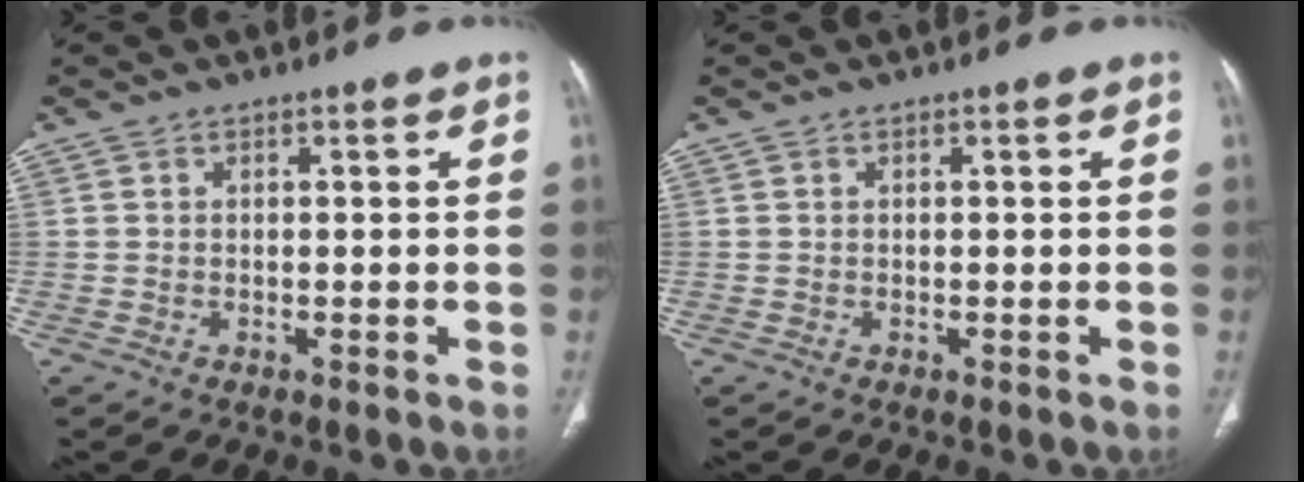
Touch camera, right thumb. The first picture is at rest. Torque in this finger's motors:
{"motor_torque": [0.03, 0.03, 0.00, 0.00, 0.00]}